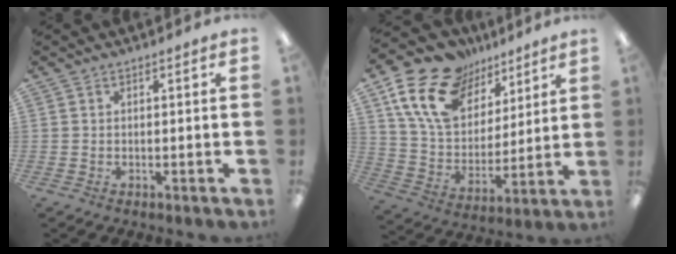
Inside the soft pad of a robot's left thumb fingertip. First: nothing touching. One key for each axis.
{"total": 18.6, "fx": 11.2, "fy": 11.9, "fz": 8.9, "tx": -0.174, "ty": -0.048, "tz": 0.215}